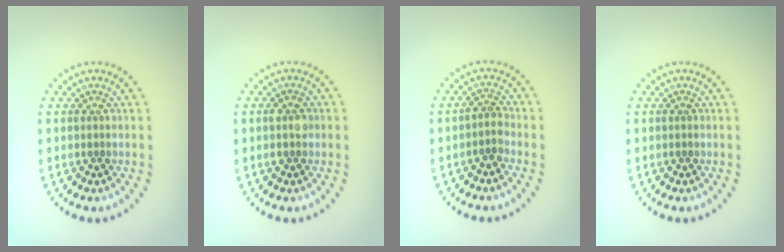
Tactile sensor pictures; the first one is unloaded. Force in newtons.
{"total": 1.5, "press": 1.5, "slide": 0.1}
{"total": 1.5, "press": 1.2, "slide": 0.8}
{"total": 0.6, "press": 0.6, "slide": 0.1}